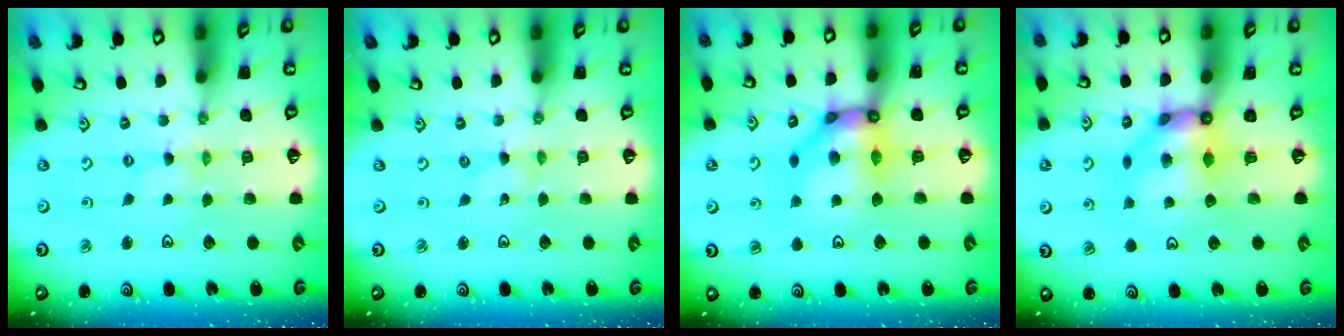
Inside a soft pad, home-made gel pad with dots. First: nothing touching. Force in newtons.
{"total": 0.0}
{"total": 12.3, "press": 12.2, "slide": 1.8}
{"total": 8.7, "press": 8.7, "slide": 0.6}